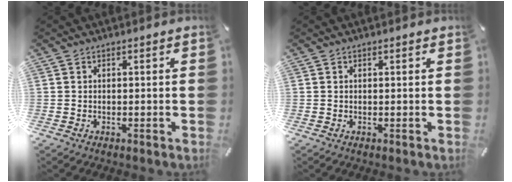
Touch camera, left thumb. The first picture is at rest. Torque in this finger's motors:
{"motor_torque": [-0.38, -0.04, -0.17, -0.03, 0.00]}